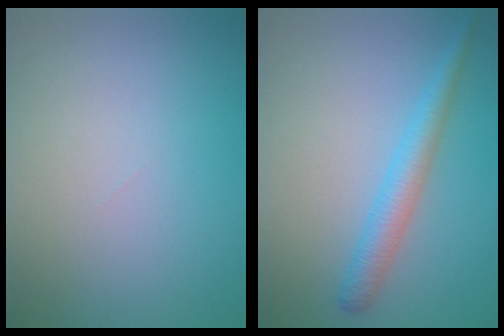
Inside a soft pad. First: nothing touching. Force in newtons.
{"total": 2.8, "press": 2.8, "slide": 0.1}